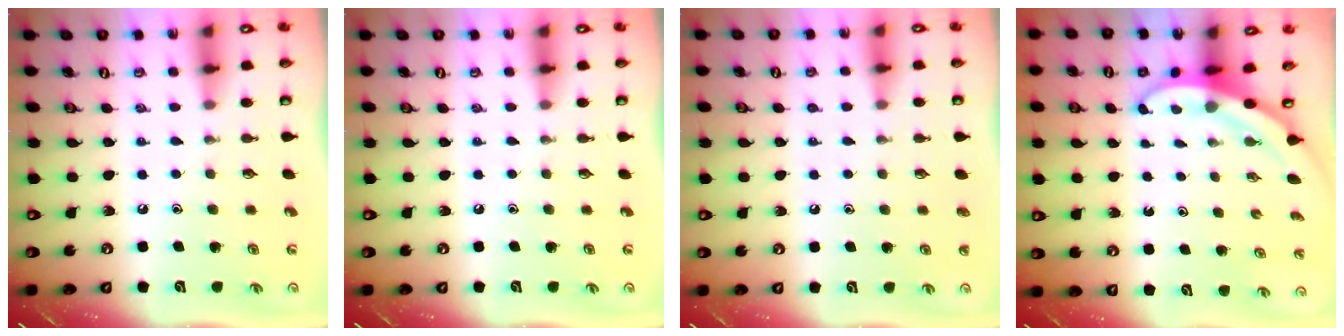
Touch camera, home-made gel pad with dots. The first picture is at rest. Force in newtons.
{"total": 0.0}
{"total": 0.8, "press": 0.8, "slide": 0.1}
{"total": 3.3, "press": 3.3, "slide": 0.1}